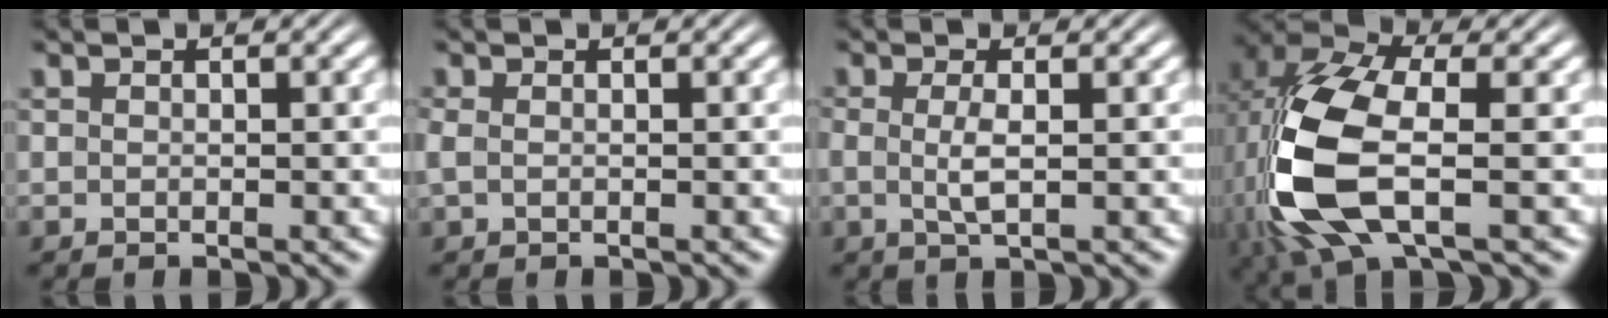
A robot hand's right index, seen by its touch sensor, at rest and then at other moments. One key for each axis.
{"total": 1.0, "fx": -0.2, "fy": 0.6, "fz": 0.8, "tx": -0.029, "ty": -0.010, "tz": 0.004}
{"total": 2.0, "fx": -0.2, "fy": 0.5, "fz": 1.9, "tx": -0.051, "ty": -0.016, "tz": 0.006}
{"total": 11.4, "fx": -0.6, "fy": 6.4, "fz": 9.4, "tx": -0.239, "ty": -0.039, "tz": 0.013}